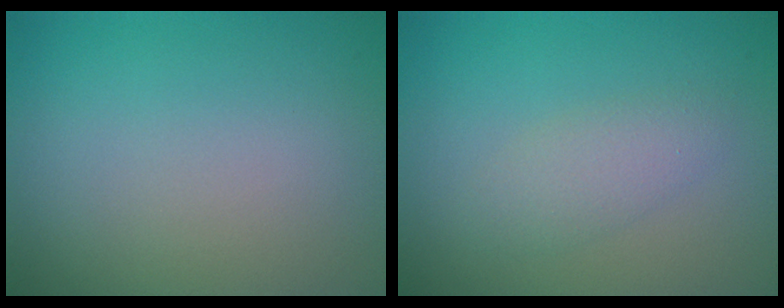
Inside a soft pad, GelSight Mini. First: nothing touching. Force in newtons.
{"total": 2.0, "press": 2.0, "slide": 0.1}